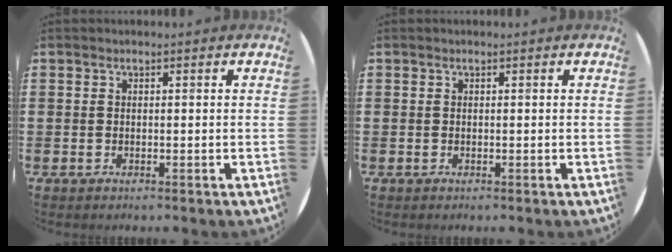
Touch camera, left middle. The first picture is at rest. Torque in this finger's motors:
{"motor_torque": [-0.07, 0.06, 0.01, 0.00]}